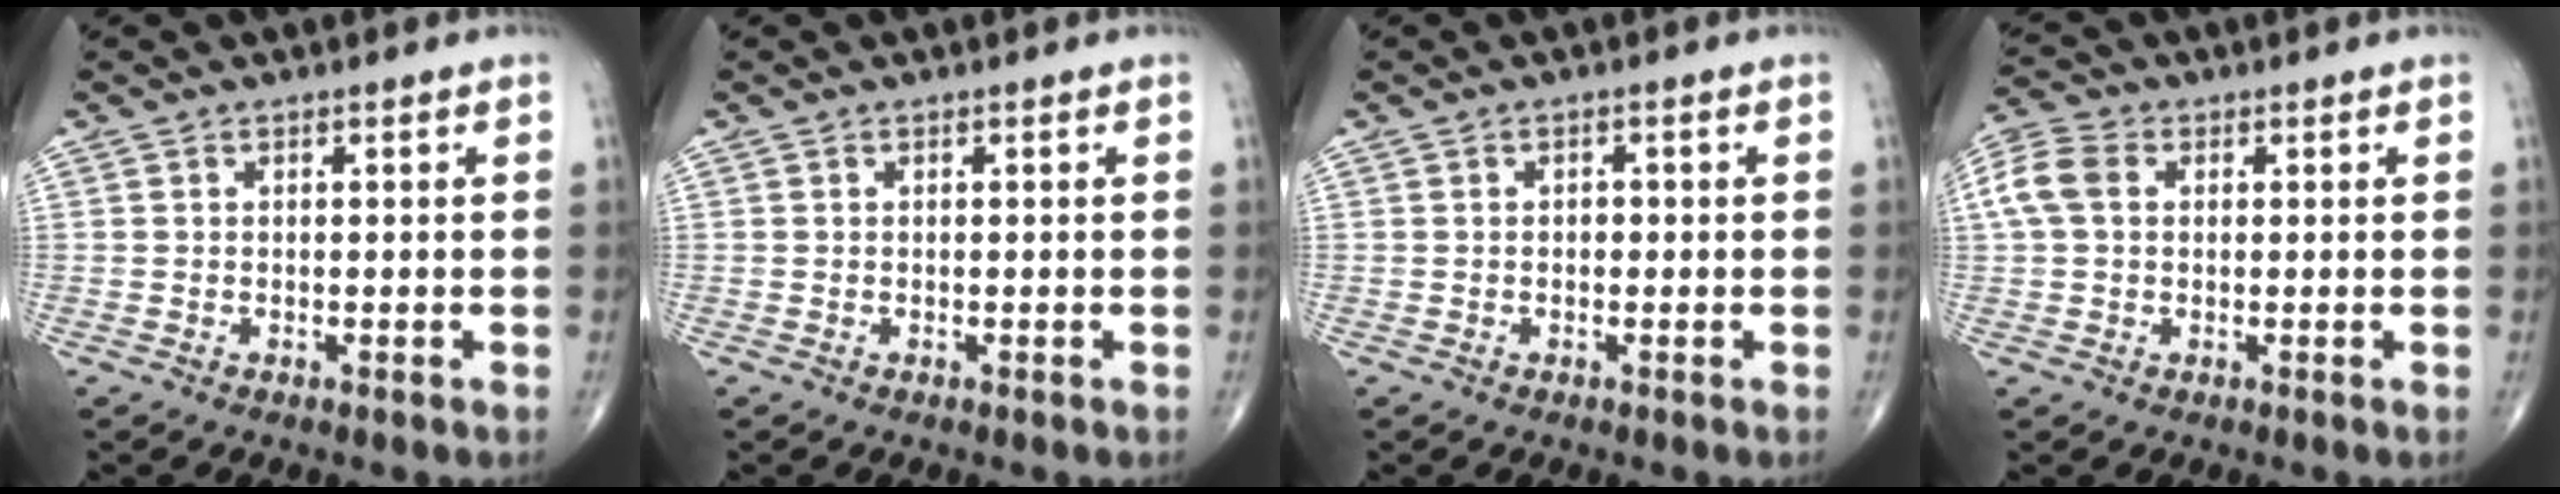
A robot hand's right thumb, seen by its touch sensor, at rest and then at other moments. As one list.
[{"total": 0.0}, {"total": 1.2, "force": [0.0, 0.8, 0.8], "torque": [-0.008, 0.002, -0.002]}, {"total": 7.0, "force": [1.2, 5.1, 4.6], "torque": [-0.110, 0.023, 0.019]}]